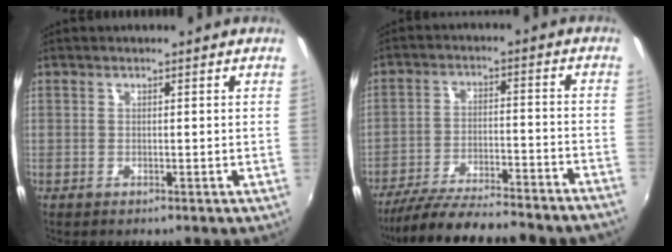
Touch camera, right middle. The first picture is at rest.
{"total": 23.5, "force": [-20.9, 2.5, 10.4], "torque": [-0.193, -0.051, -0.297]}